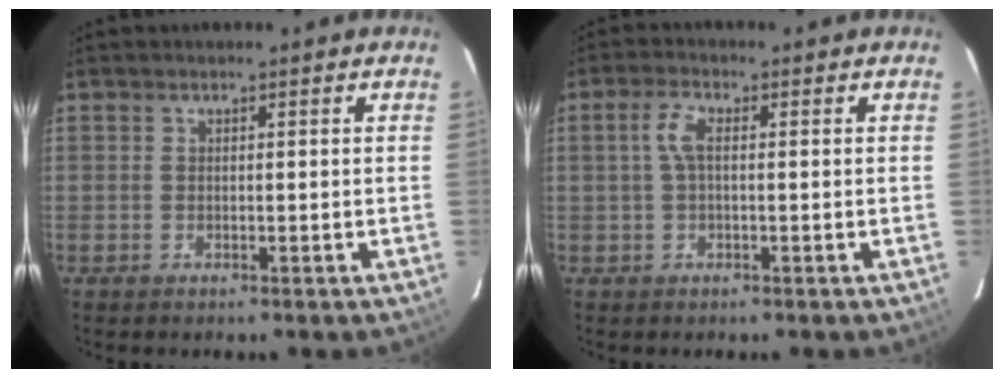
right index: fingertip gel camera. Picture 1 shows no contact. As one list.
[{"total": 3.4, "force": [0.2, 1.3, 3.1], "torque": [-0.066, 0.009, 0.005]}]